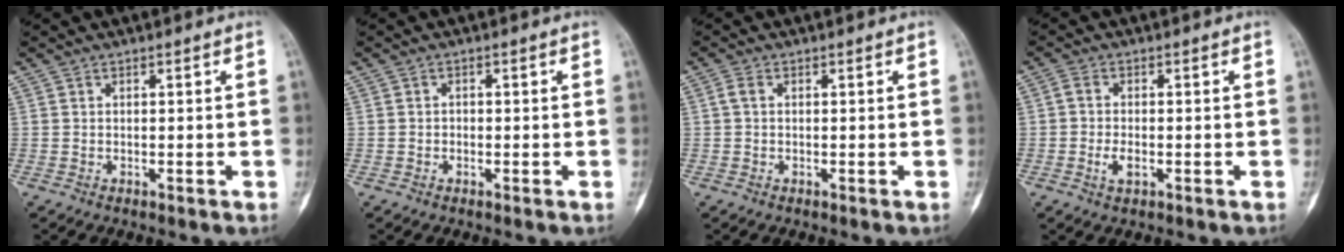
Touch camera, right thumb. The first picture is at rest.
{"total": 0.8, "force": [-0.2, 0.7, 0.3], "torque": [0.003, 0.003, -0.006]}
{"total": 1.4, "force": [0.1, 0.9, 1.1], "torque": [-0.023, 0.002, 0.001]}
{"total": 3.6, "force": [-1.0, 1.9, 2.8], "torque": [-0.060, 0.008, -0.020]}